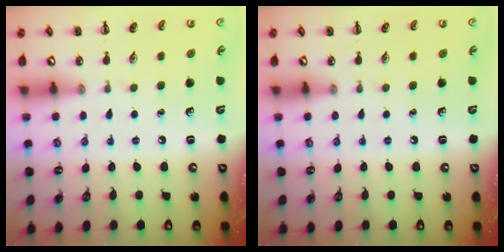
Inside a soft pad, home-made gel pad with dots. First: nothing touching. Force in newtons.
{"total": 0.0}